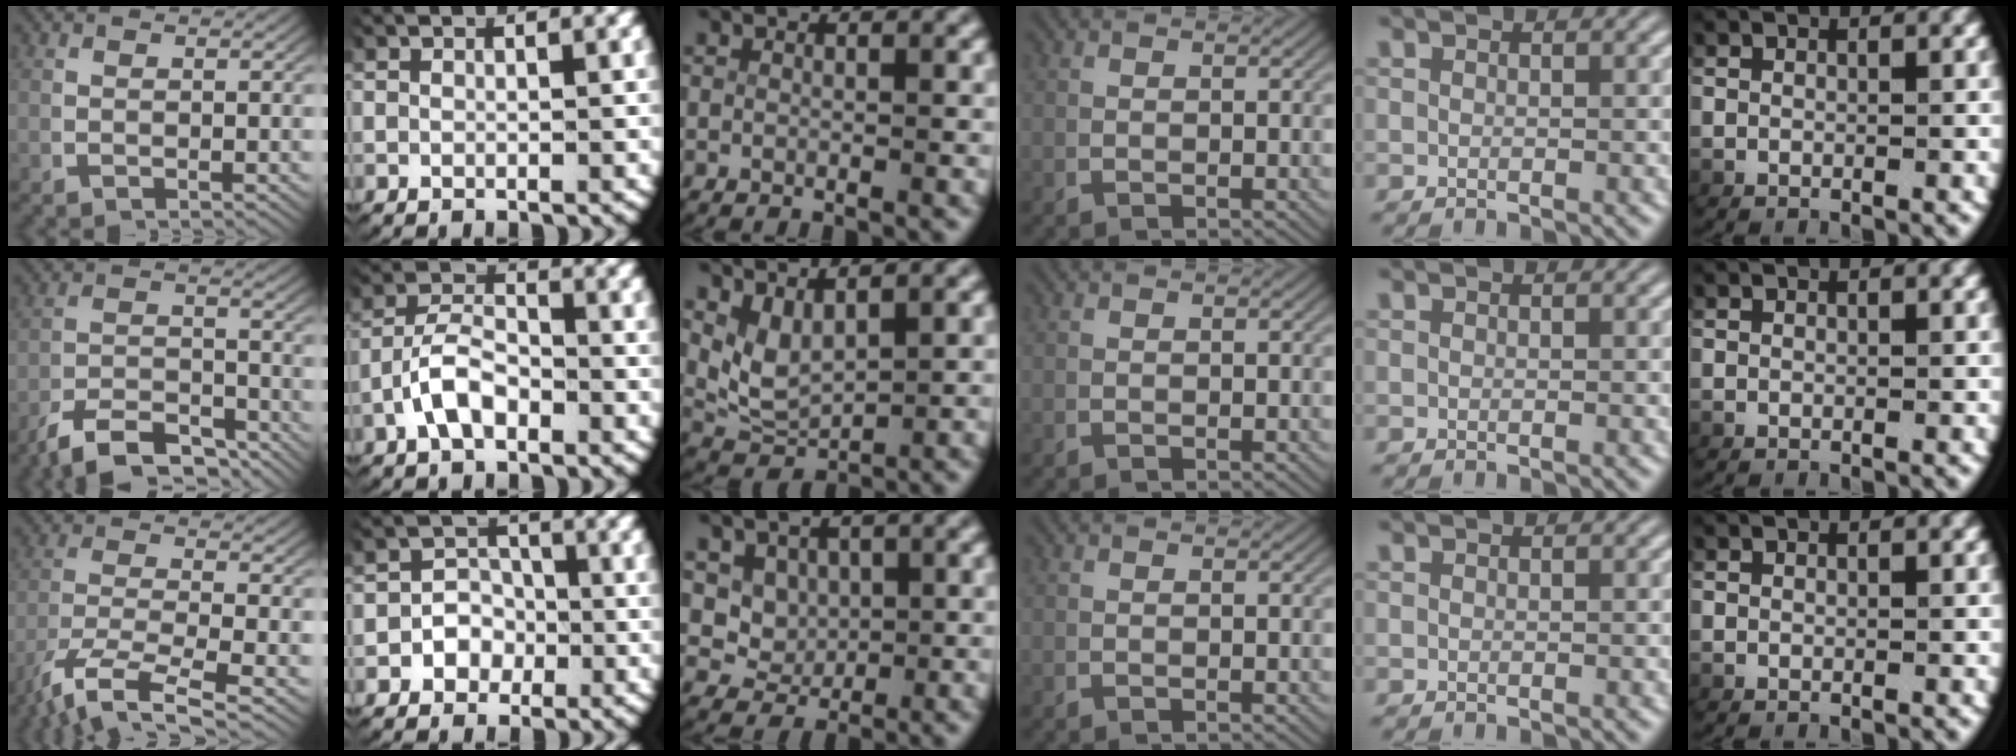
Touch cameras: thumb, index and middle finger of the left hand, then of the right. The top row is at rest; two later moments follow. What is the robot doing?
{"motion": "lift_and_place", "object": "card"}